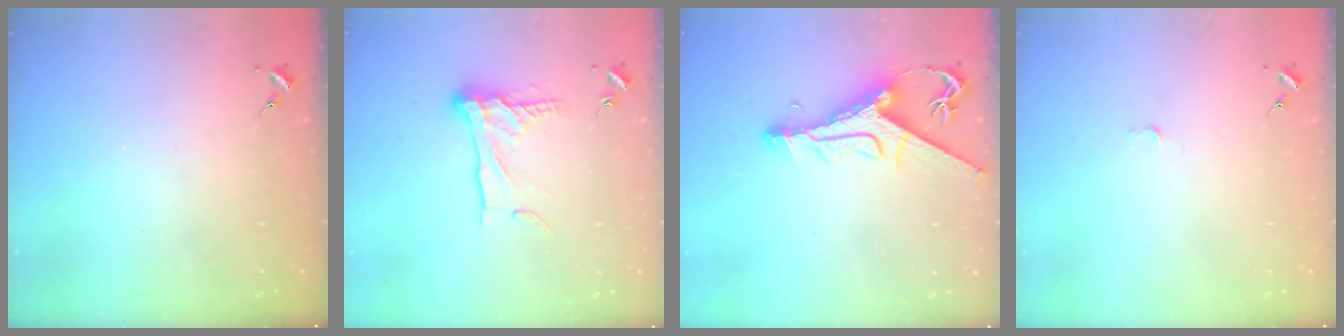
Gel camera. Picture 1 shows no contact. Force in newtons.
{"total": 14.3, "press": 14.3, "slide": 1.1}
{"total": 12.4, "press": 12.4, "slide": 1.3}
{"total": 2.3, "press": 2.3, "slide": 0.3}